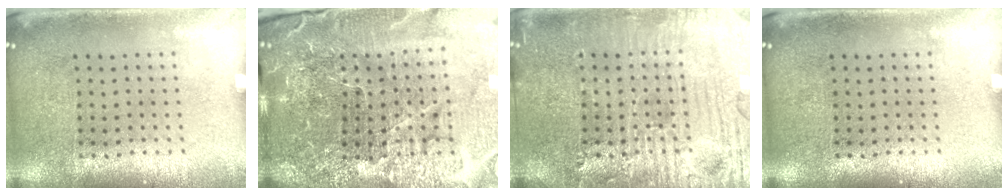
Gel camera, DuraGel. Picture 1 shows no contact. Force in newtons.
{"total": 6.1, "press": 5.4, "slide": 2.7}
{"total": 6.8, "press": 6.7, "slide": 0.7}
{"total": 0.0}